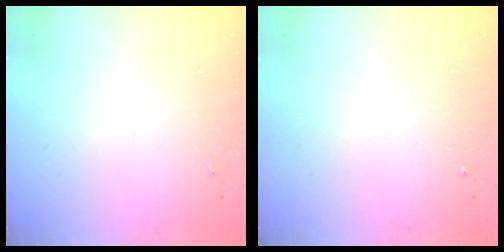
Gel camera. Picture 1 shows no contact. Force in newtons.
{"total": 0.0}